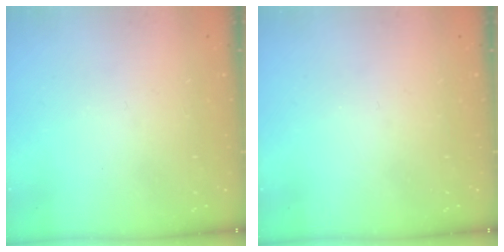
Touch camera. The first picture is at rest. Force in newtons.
{"total": 0.0}